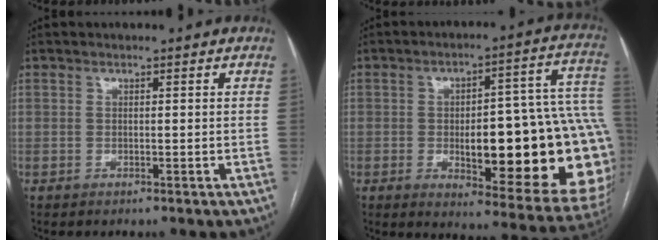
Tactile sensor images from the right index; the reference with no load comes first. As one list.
[{"total": 27.2, "force": [-3.6, 6.7, 26.1], "torque": [-0.250, 0.029, -0.026]}]